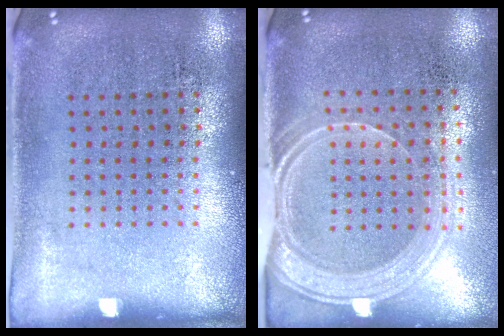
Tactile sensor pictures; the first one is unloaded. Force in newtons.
{"total": 1.8, "press": 1.5, "slide": 0.9}